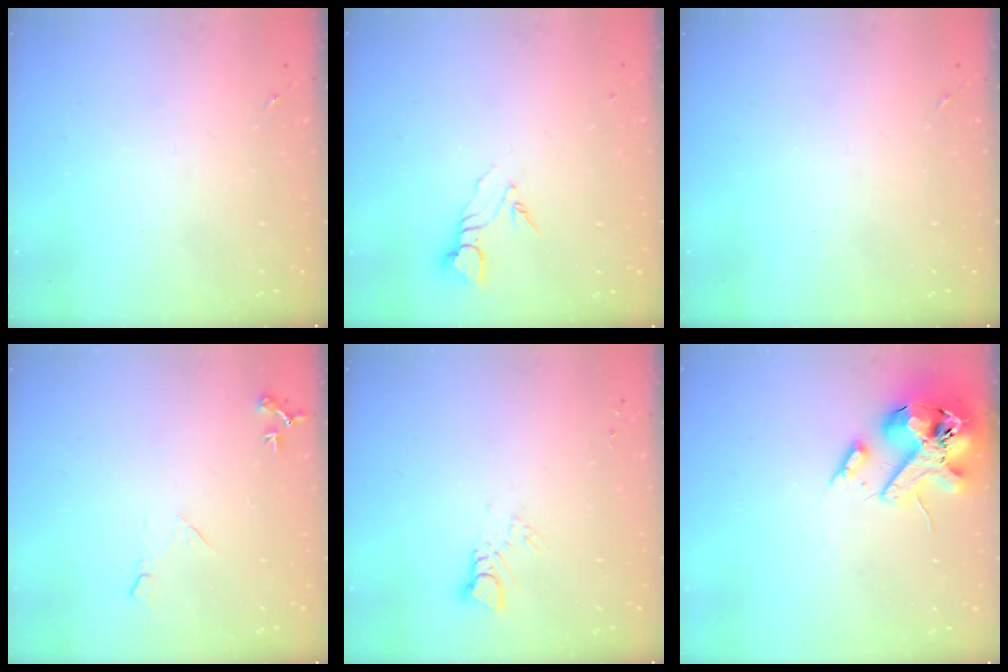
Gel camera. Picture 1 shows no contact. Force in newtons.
{"total": 3.8, "press": 3.8, "slide": 0.2}
{"total": 0.0}
{"total": 7.0, "press": 7.0, "slide": 0.8}
{"total": 3.6, "press": 3.6, "slide": 0.1}
{"total": 16.5, "press": 16.3, "slide": 2.8}